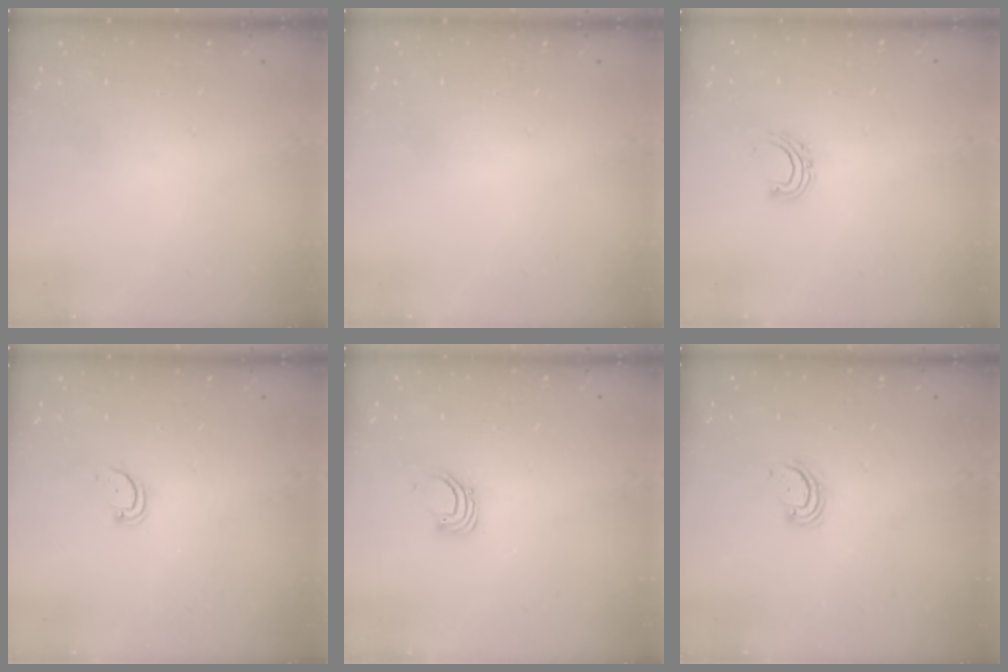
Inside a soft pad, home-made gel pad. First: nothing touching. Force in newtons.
{"total": 0.0}
{"total": 5.5, "press": 5.4, "slide": 1.1}
{"total": 3.2, "press": 3.2, "slide": 0.3}
{"total": 2.7, "press": 2.7, "slide": 0.1}
{"total": 2.9, "press": 2.8, "slide": 0.4}